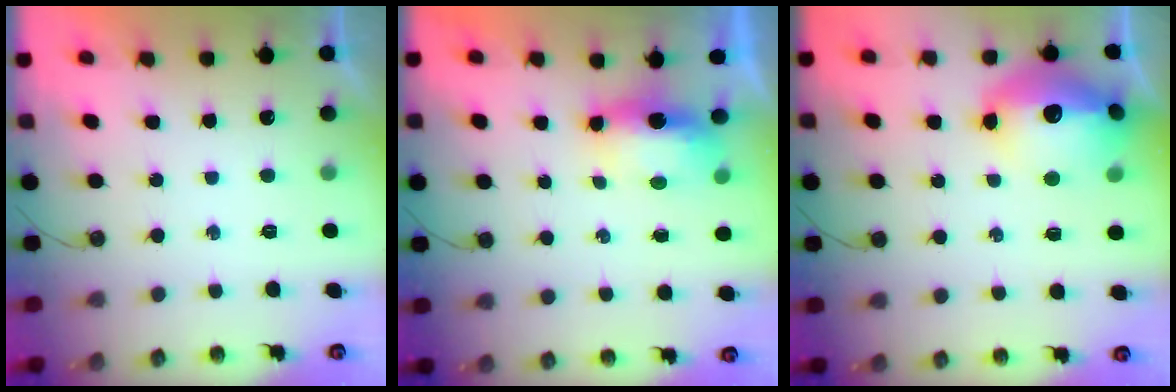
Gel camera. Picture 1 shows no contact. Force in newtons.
{"total": 6.3, "press": 6.3, "slide": 0.5}
{"total": 18.2, "press": 18.1, "slide": 1.7}